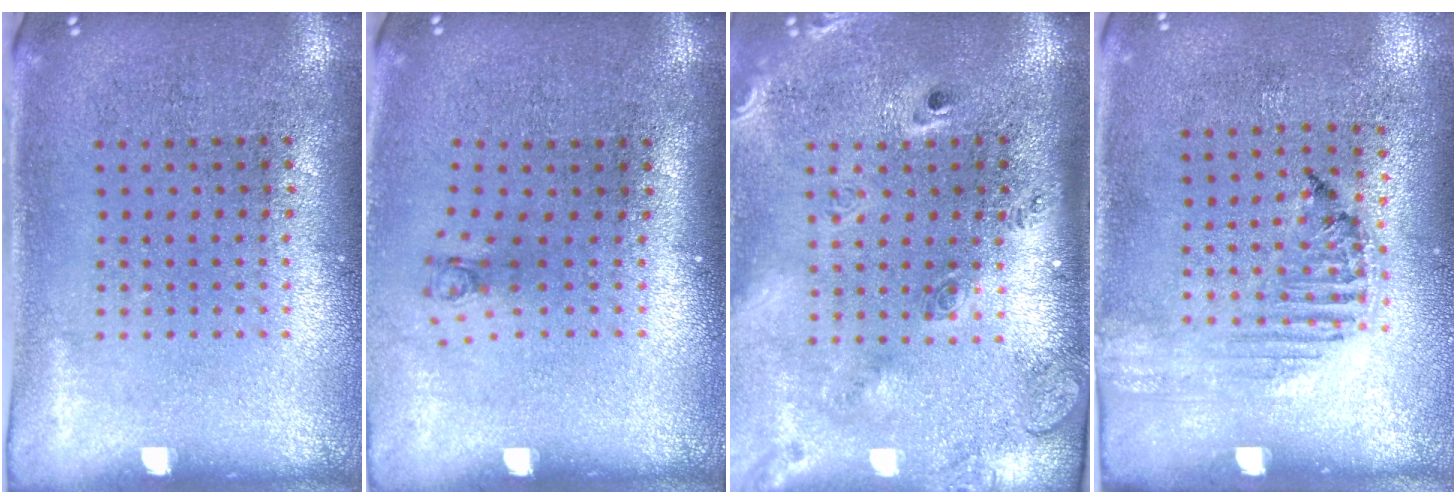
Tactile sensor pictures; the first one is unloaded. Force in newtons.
{"total": 0.7, "press": 0.3, "slide": 0.7}
{"total": 2.6, "press": 1.9, "slide": 1.8}
{"total": 1.2, "press": 1.1, "slide": 0.2}